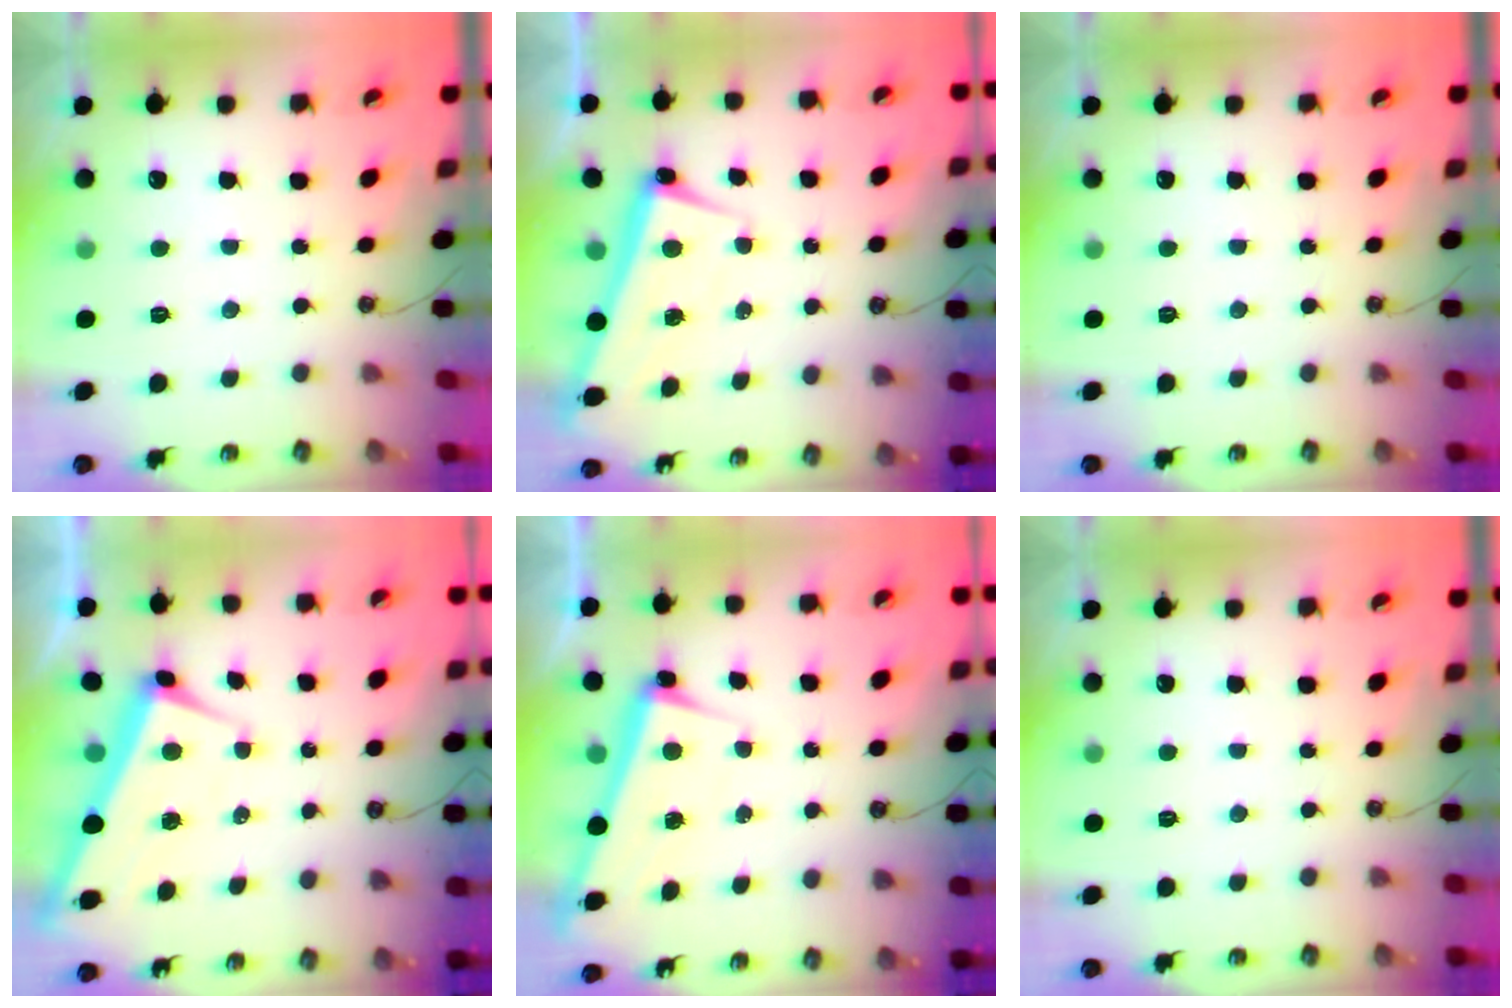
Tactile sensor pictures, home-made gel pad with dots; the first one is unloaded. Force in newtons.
{"total": 2.5, "press": 2.4, "slide": 0.7}
{"total": 0.0}
{"total": 1.8, "press": 1.5, "slide": 0.9}
{"total": 2.6, "press": 2.5, "slide": 0.7}
{"total": 0.0}